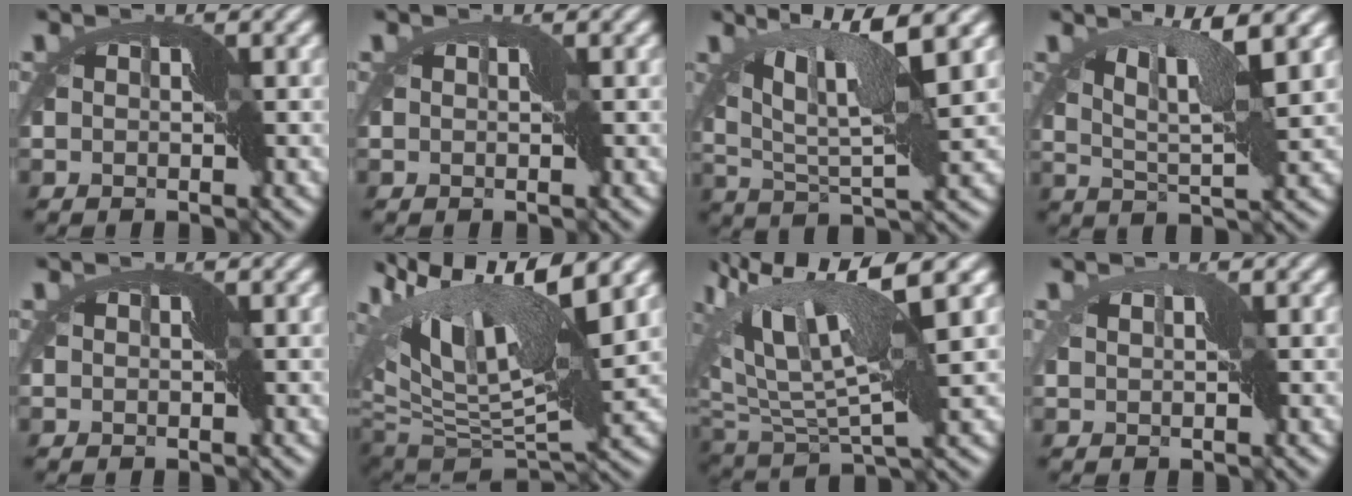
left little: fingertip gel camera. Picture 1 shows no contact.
{"total": 0.0}
{"total": 7.1, "force": [3.8, 0.8, 5.9], "torque": [-0.127, 0.004, 0.066]}
{"total": 4.8, "force": [3.3, -0.2, 3.6], "torque": [-0.075, 0.003, 0.053]}
{"total": 0.0}
{"total": 12.5, "force": [5.6, 4.3, 10.3], "torque": [-0.200, 0.007, 0.099]}
{"total": 9.9, "force": [5.8, 1.9, 7.9], "torque": [-0.181, 0.011, 0.103]}
{"total": 0.7, "force": [0.4, 0.1, 0.6], "torque": [-0.019, 0.001, 0.008]}